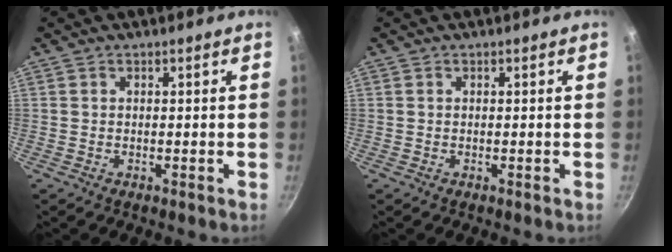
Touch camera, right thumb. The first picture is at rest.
{"total": 0.0}